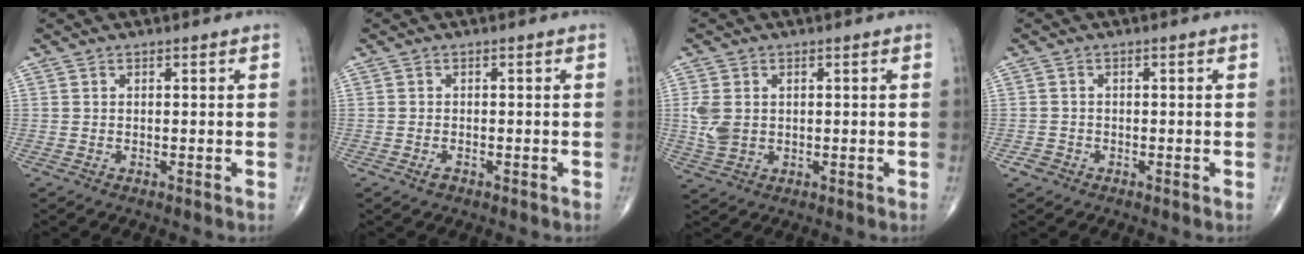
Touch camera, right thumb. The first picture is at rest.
{"total": 1.2, "force": [-0.8, 0.7, 0.7], "torque": [-0.014, 0.001, -0.013]}
{"total": 5.0, "force": [0.5, 3.5, 3.5], "torque": [-0.081, 0.001, 0.016]}
{"total": 1.6, "force": [-0.9, 1.3, 0.1], "torque": [0.001, 0.005, -0.021]}